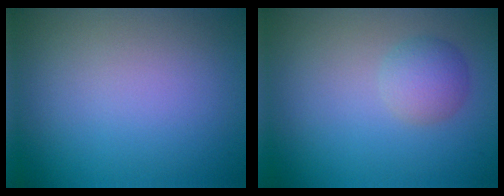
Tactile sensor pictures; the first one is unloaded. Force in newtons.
{"total": 2.3, "press": 2.3, "slide": 0.0}